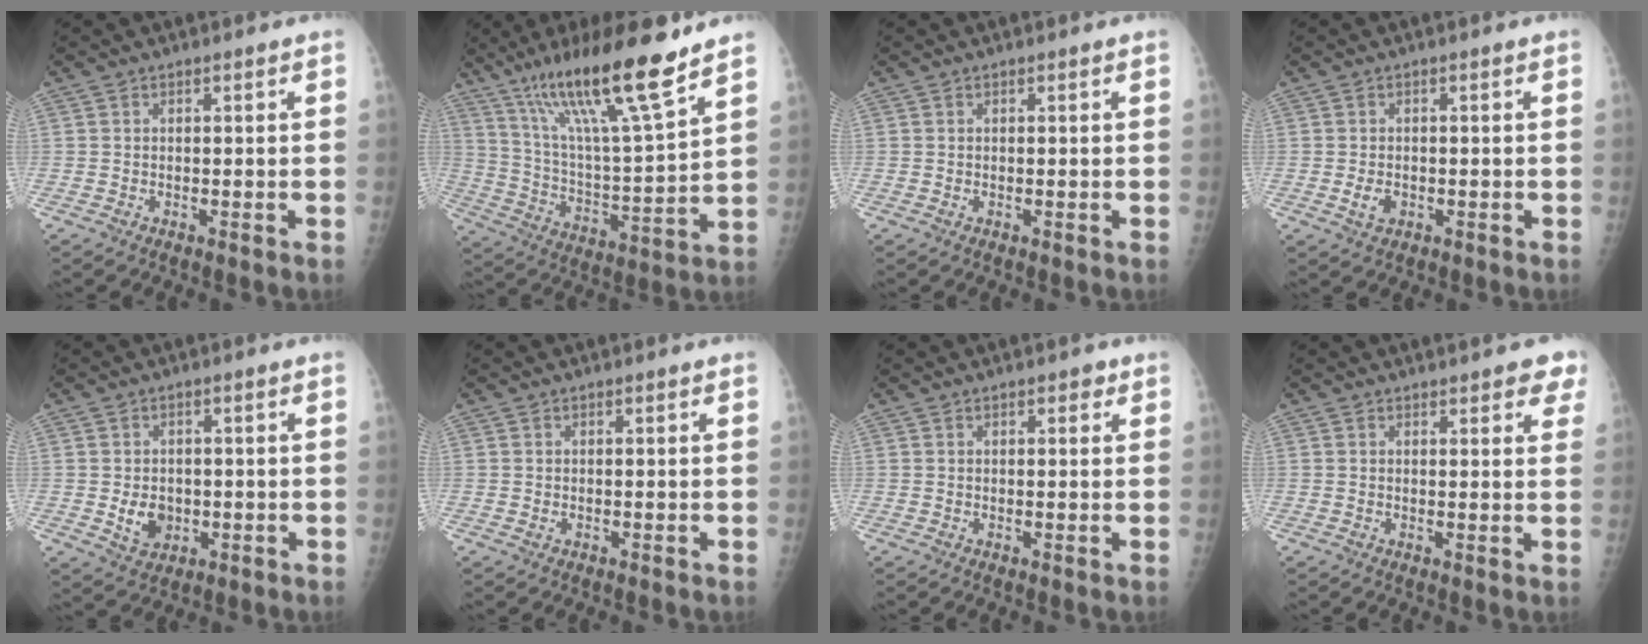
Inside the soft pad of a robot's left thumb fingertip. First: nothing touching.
{"total": 21.2, "force": [14.7, 2.4, 15.1], "torque": [-0.247, -0.066, 0.263]}
{"total": 0.8, "force": [0.4, 0.4, 0.5], "torque": [-0.006, 0.000, 0.006]}
{"total": 2.4, "force": [-0.4, 1.7, 1.7], "torque": [-0.026, -0.001, -0.004]}
{"total": 4.9, "force": [-0.5, 3.9, 2.9], "torque": [-0.030, -0.004, 0.003]}
{"total": 1.1, "force": [0.5, 0.6, 0.8], "torque": [-0.012, 0.000, 0.009]}
{"total": 2.0, "force": [1.2, 1.0, 1.2], "torque": [-0.005, -0.003, 0.013]}
{"total": 5.2, "force": [3.8, 2.0, 2.9], "torque": [-0.002, -0.012, 0.041]}